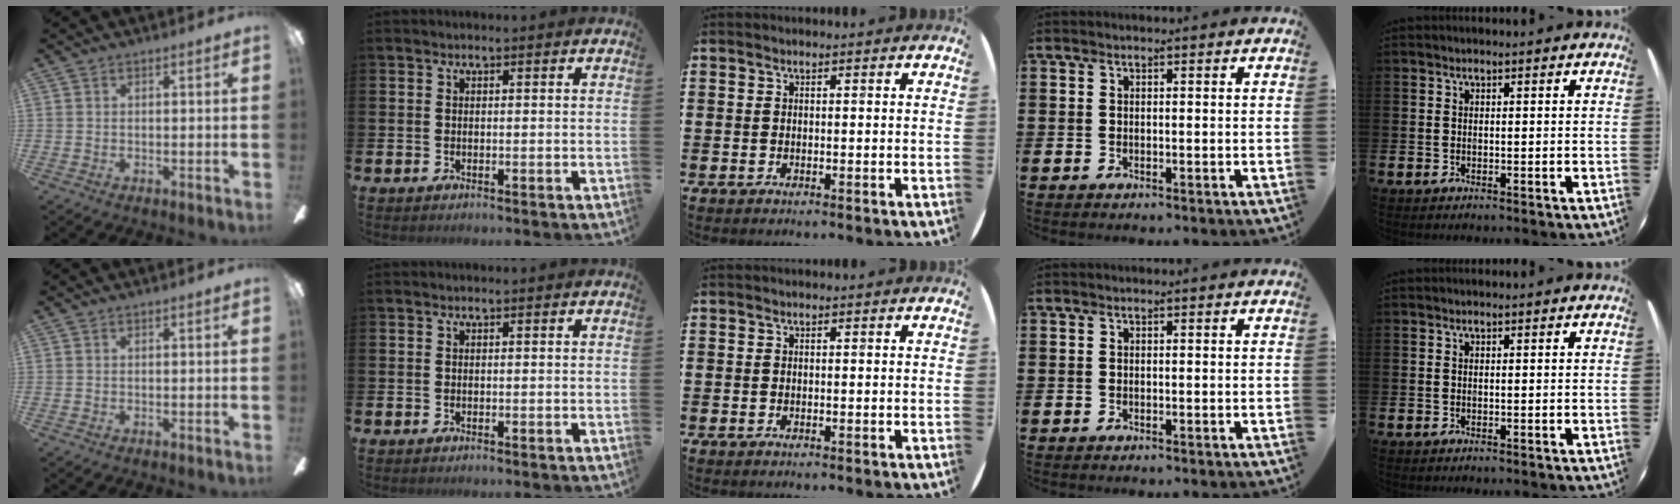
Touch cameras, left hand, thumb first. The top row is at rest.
{}